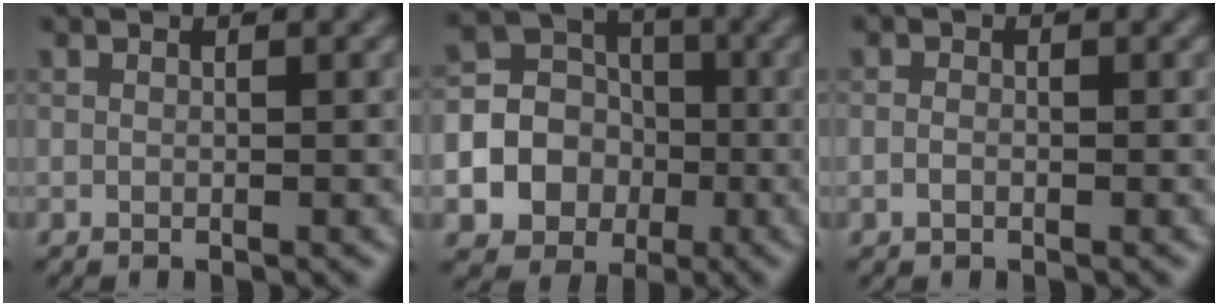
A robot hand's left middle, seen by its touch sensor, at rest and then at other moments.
{"total": 11.0, "force": [-3.0, 10.0, 3.4], "torque": [-0.079, -0.015, -0.067]}
{"total": 0.8, "force": [-0.3, 0.5, 0.5], "torque": [-0.012, 0.000, -0.009]}